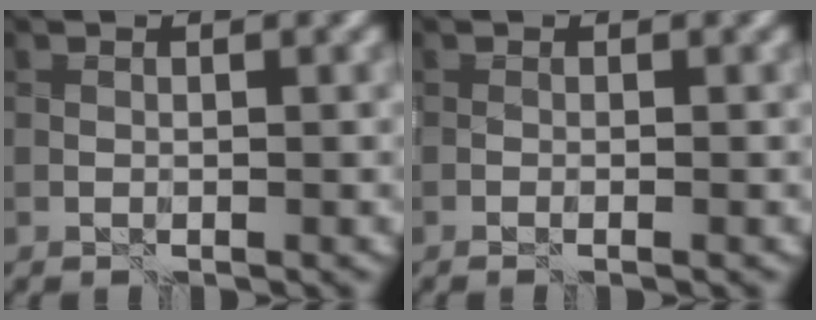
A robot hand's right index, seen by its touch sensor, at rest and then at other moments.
{"total": 1.1, "force": [-0.4, 0.3, 0.9], "torque": [-0.009, 0.000, -0.010]}